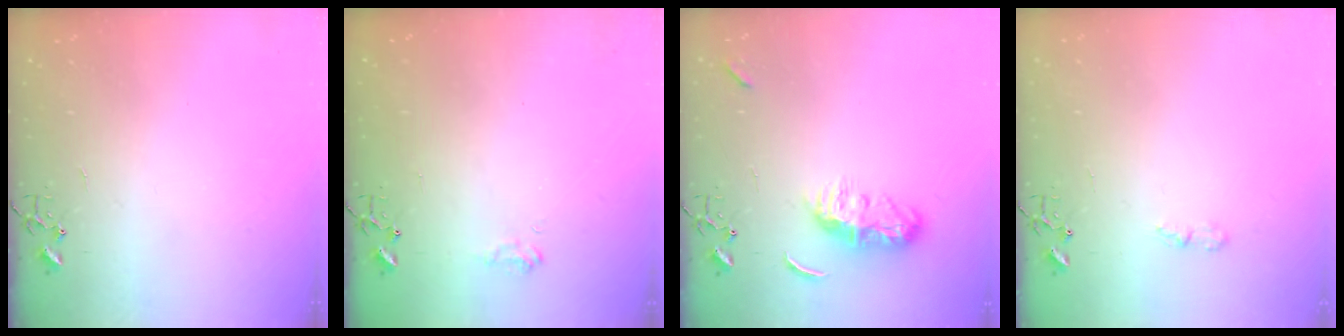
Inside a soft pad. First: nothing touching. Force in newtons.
{"total": 6.9, "press": 6.9, "slide": 0.7}
{"total": 9.1, "press": 9.1, "slide": 0.8}
{"total": 3.3, "press": 3.3, "slide": 0.5}